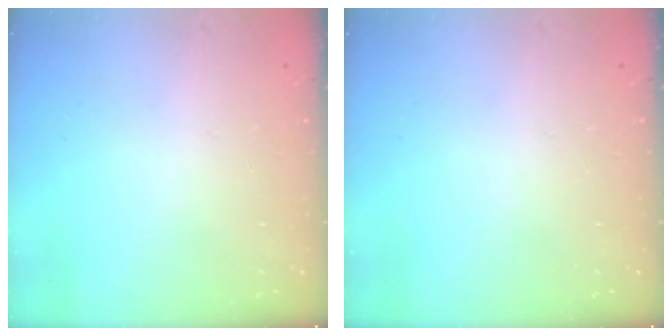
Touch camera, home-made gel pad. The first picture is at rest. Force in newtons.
{"total": 0.0}